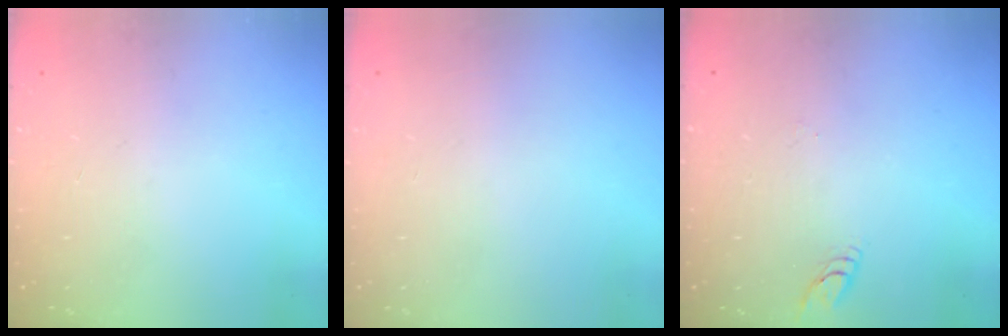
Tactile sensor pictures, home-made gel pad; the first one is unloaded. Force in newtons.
{"total": 0.0}
{"total": 3.7, "press": 3.6, "slide": 0.3}